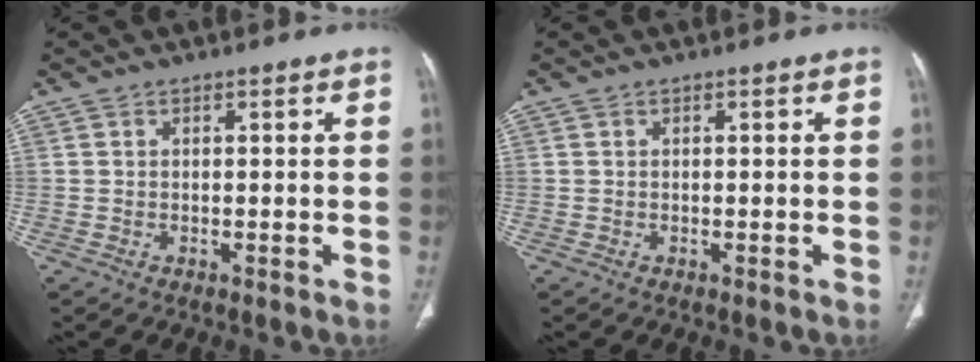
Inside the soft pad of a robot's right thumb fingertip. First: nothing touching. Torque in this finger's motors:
{"motor_torque": [0.01, 0.01, -0.36, 0.36, 0.00]}